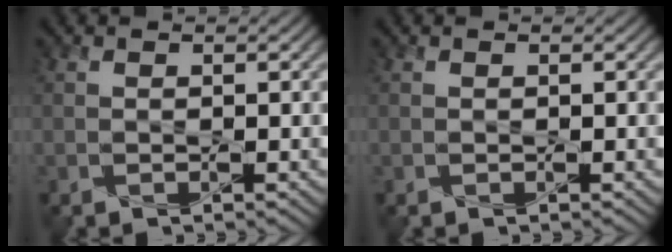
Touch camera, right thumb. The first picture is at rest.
{"total": 0.0}